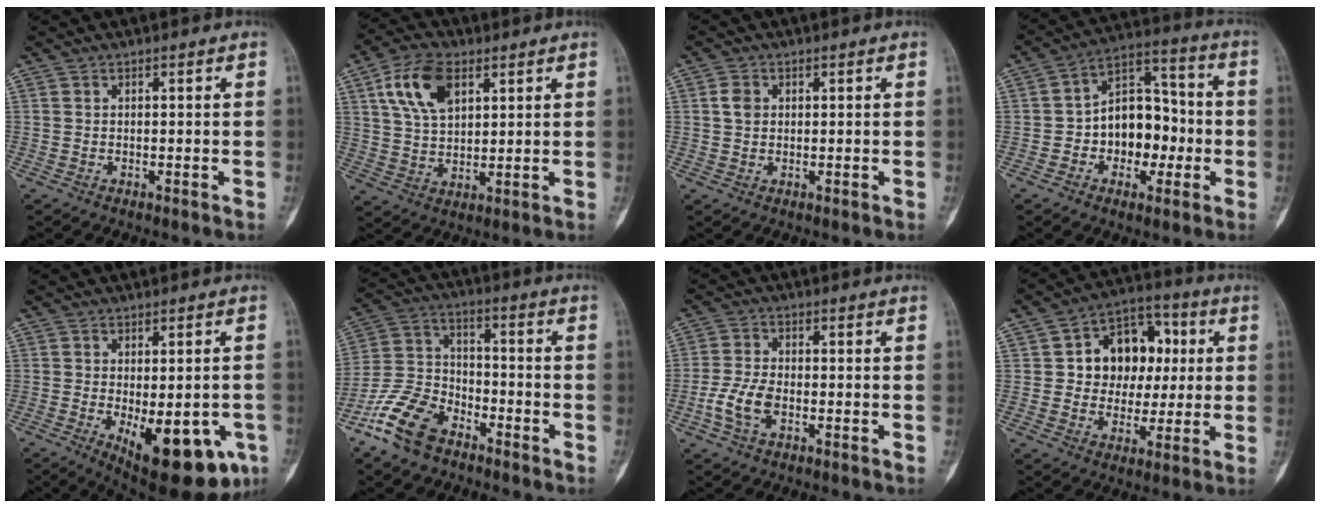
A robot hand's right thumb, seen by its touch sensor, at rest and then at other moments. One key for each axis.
{"total": 11.3, "fx": 4.7, "fy": 6.5, "fz": 7.9, "tx": -0.137, "ty": -0.006, "tz": 0.090}
{"total": 2.6, "fx": 0.4, "fy": 2.1, "fz": 1.5, "tx": -0.018, "ty": 0.002, "tz": 0.005}
{"total": 13.8, "fx": -2.2, "fy": 9.7, "fz": 9.5, "tx": -0.091, "ty": 0.050, "tz": -0.040}
{"total": 18.0, "fx": -6.6, "fy": 7.8, "fz": 14.8, "tx": -0.151, "ty": -0.008, "tz": -0.071}
{"total": 12.7, "fx": -8.4, "fy": 7.2, "fz": 6.1, "tx": -0.122, "ty": 0.051, "tz": -0.171}
{"total": 6.1, "fx": -2.1, "fy": 3.3, "fz": 4.6, "tx": -0.106, "ty": 0.014, "tz": -0.044}
{"total": 14.2, "fx": 2.0, "fy": 11.2, "fz": 8.5, "tx": -0.071, "ty": 0.020, "tz": 0.031}